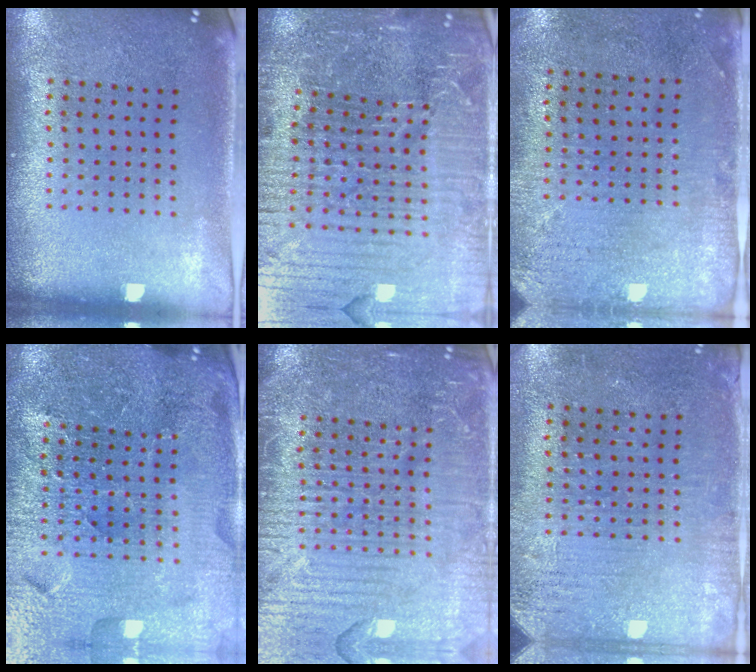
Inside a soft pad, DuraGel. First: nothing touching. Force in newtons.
{"total": 6.7, "press": 5.8, "slide": 3.3}
{"total": 2.9, "press": 2.4, "slide": 1.7}
{"total": 5.3, "press": 4.9, "slide": 2.1}
{"total": 7.2, "press": 7.2, "slide": 0.9}
{"total": 3.1, "press": 2.7, "slide": 1.5}